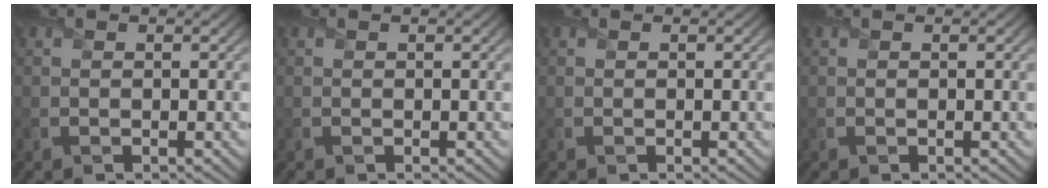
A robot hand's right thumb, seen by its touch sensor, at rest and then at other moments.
{"total": 0.0}
{"total": 0.0}
{"total": 0.0}